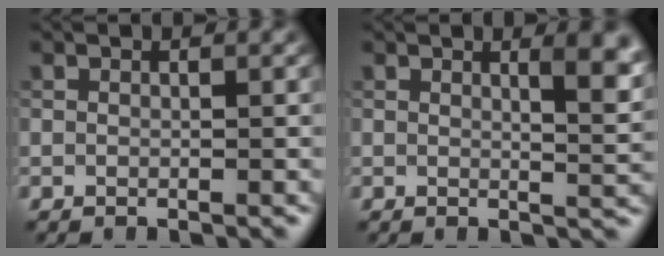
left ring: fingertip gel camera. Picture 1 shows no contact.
{"total": 4.4, "force": [2.0, 1.6, 3.5], "torque": [-0.027, 0.002, 0.025]}